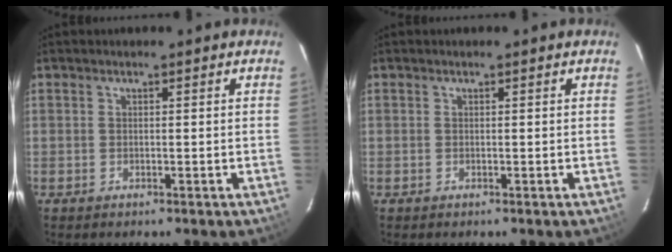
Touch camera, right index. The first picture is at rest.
{"total": 0.0}